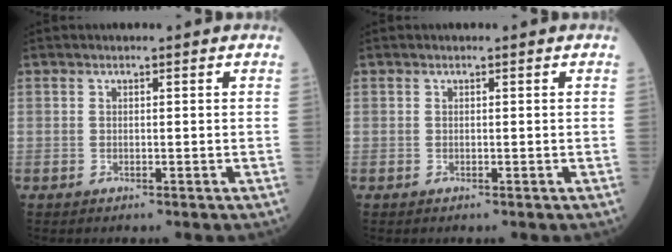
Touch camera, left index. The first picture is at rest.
{"total": 0.0}